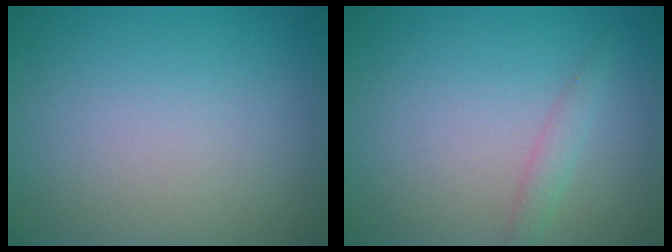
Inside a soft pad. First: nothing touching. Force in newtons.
{"total": 1.4, "press": 1.4, "slide": 0.0}